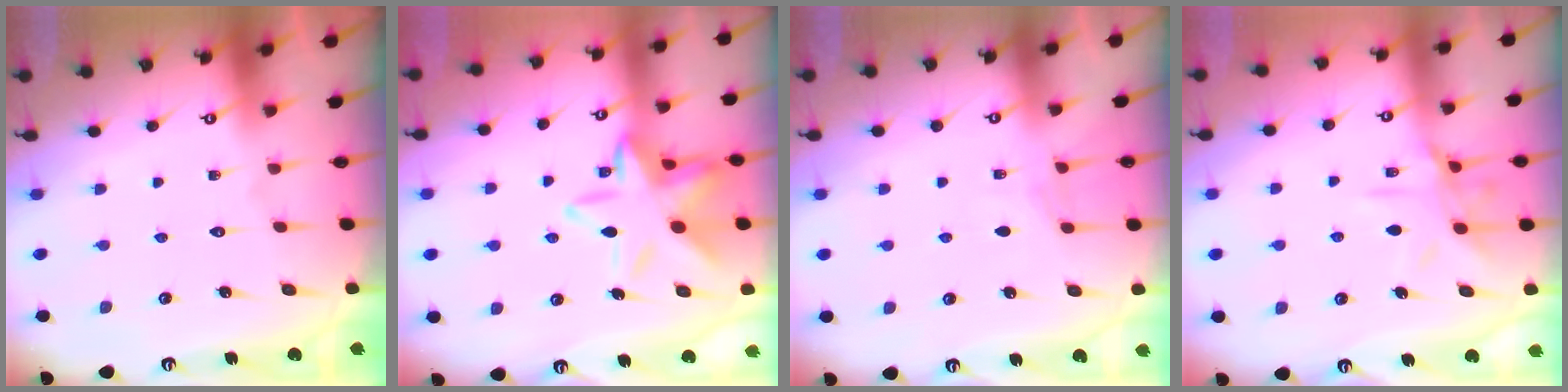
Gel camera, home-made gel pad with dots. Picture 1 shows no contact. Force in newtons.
{"total": 14.8, "press": 14.7, "slide": 1.1}
{"total": 3.7, "press": 3.7, "slide": 0.4}
{"total": 10.4, "press": 10.4, "slide": 0.9}